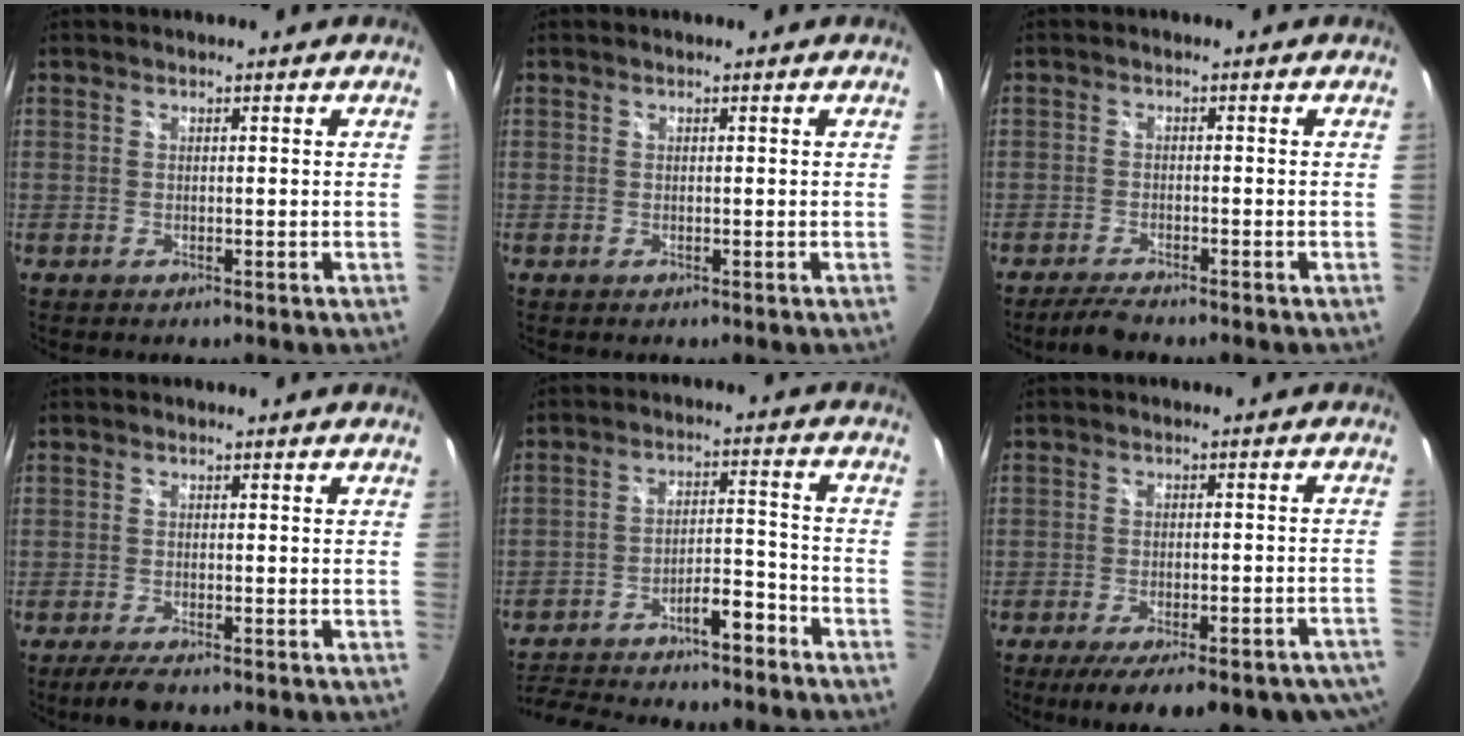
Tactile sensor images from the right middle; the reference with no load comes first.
{"total": 0.0}
{"total": 3.4, "force": [-3.0, 0.4, 1.5], "torque": [-0.045, -0.007, -0.057]}
{"total": 3.7, "force": [-2.9, 0.6, 2.2], "torque": [-0.055, -0.011, -0.054]}
{"total": 16.0, "force": [-13.3, 4.1, 8.0], "torque": [-0.148, 0.027, -0.199]}
{"total": 20.0, "force": [-15.5, 5.4, 11.4], "torque": [-0.174, -0.038, -0.191]}